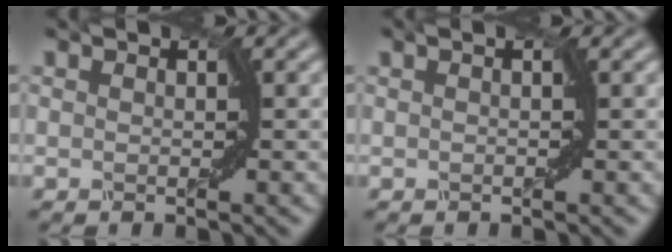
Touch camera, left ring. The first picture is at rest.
{"total": 0.5, "force": [0.0, -0.4, -0.2], "torque": [0.001, 0.003, 0.004]}